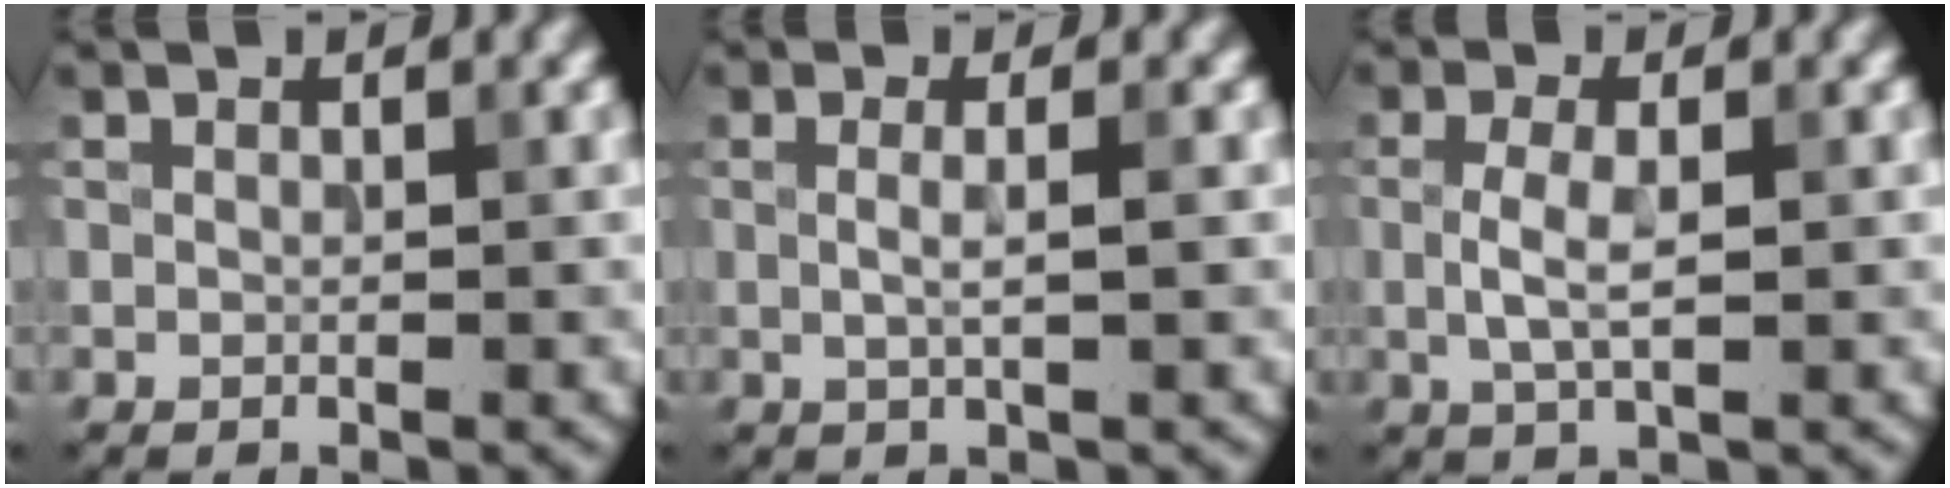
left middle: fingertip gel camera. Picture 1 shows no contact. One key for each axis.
{"total": 1.9, "fx": 0.1, "fy": 0.5, "fz": 1.9, "tx": -0.033, "ty": 0.000, "tz": -0.003}
{"total": 2.8, "fx": -0.1, "fy": 1.0, "fz": 2.6, "tx": -0.059, "ty": -0.002, "tz": -0.003}